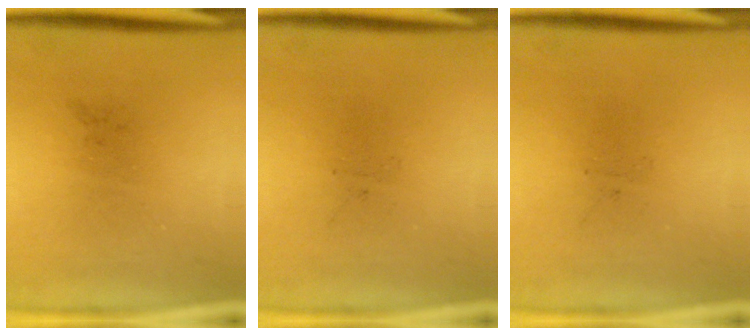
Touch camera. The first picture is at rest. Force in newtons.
{"total": 0.0}
{"total": 0.0}